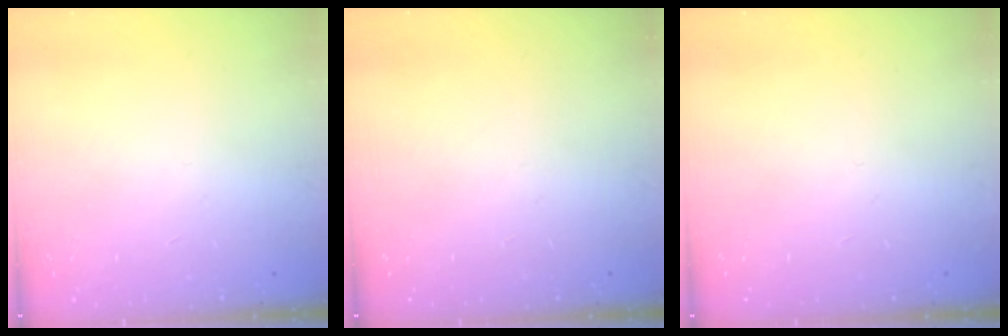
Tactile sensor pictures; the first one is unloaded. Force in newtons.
{"total": 0.0}
{"total": 0.0}